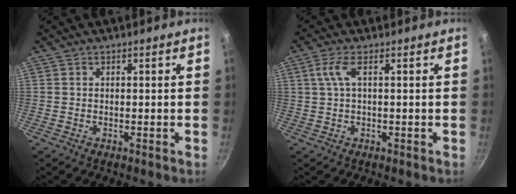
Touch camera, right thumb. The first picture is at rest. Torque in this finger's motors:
{"motor_torque": [-0.62, 0.44, 0.66, 0.25, 0.06]}